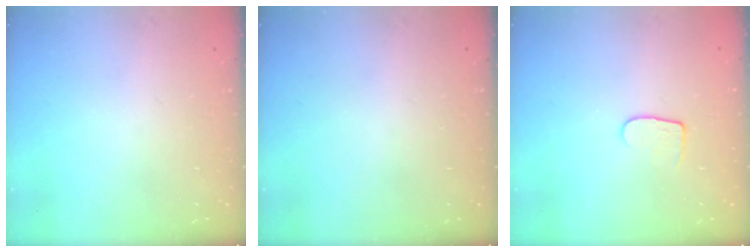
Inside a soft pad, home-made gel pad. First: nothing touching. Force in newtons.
{"total": 0.0}
{"total": 5.8, "press": 5.8, "slide": 0.6}